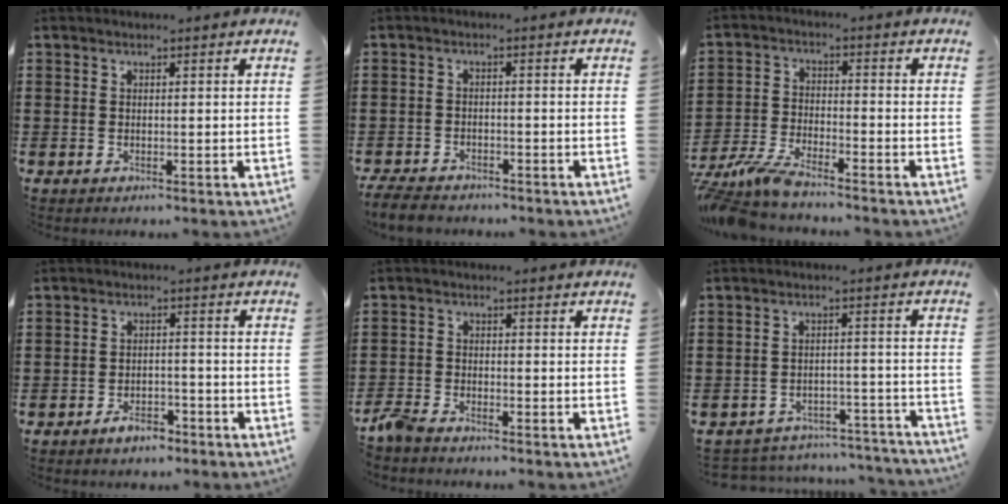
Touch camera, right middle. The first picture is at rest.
{"total": 3.5, "force": [-3.4, 0.6, 0.6], "torque": [-0.027, -0.004, -0.074]}
{"total": 6.1, "force": [-5.6, 0.5, 2.3], "torque": [-0.071, -0.012, -0.114]}
{"total": 3.4, "force": [-2.9, 1.4, 1.0], "torque": [-0.019, 0.010, -0.058]}
{"total": 2.9, "force": [-2.7, 0.5, 1.0], "torque": [-0.048, -0.006, -0.064]}
{"total": 4.3, "force": [-4.3, 0.5, 0.3], "torque": [-0.009, 0.006, -0.088]}